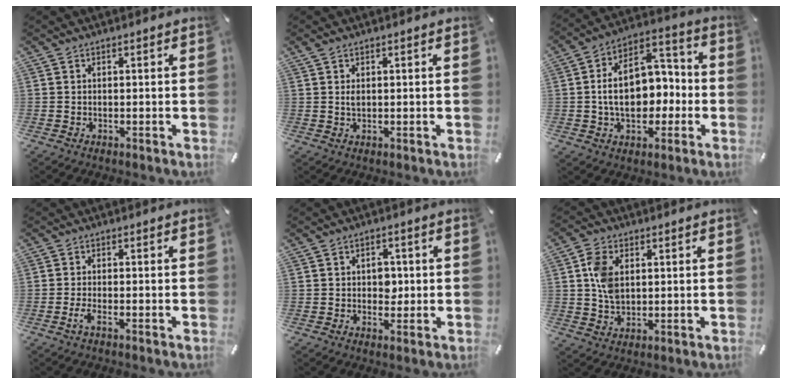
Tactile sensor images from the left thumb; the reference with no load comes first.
{"total": 1.6, "force": [0.5, 0.7, 1.4], "torque": [-0.030, 0.001, 0.007]}
{"total": 15.6, "force": [-0.9, 11.3, 10.8], "torque": [-0.179, 0.007, -0.014]}
{"total": 2.3, "force": [-1.0, 0.5, 2.0], "torque": [-0.048, -0.007, -0.020]}
{"total": 3.6, "force": [0.1, 2.9, 2.2], "torque": [-0.020, -0.002, -0.006]}
{"total": 7.2, "force": [1.6, 5.2, 4.8], "torque": [-0.114, 0.001, 0.026]}